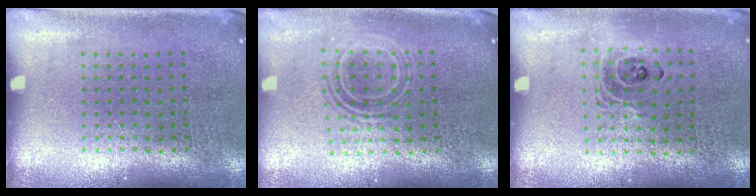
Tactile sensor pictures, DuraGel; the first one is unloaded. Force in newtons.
{"total": 1.6, "press": 1.3, "slide": 0.9}
{"total": 1.3, "press": 1.2, "slide": 0.5}